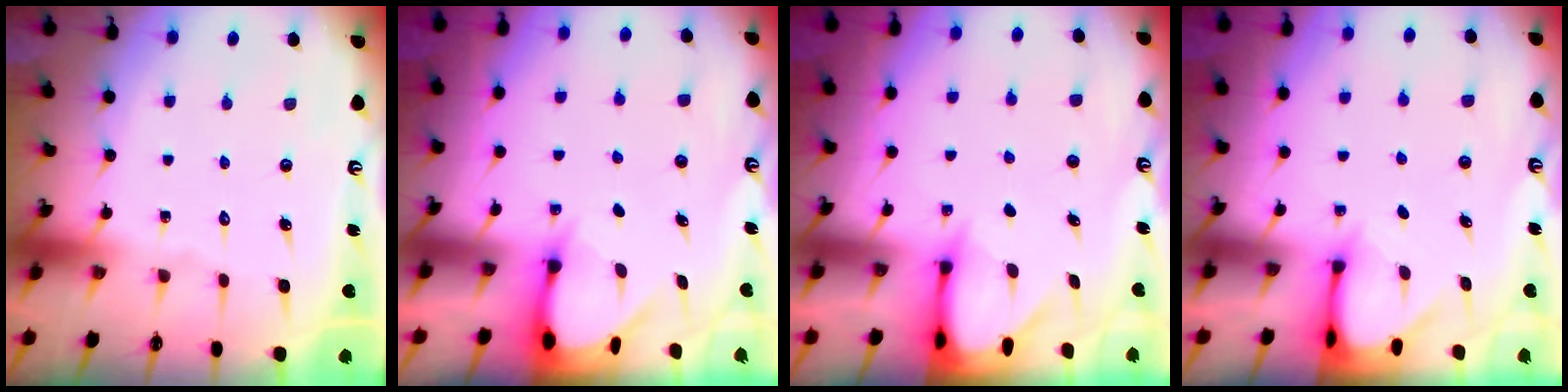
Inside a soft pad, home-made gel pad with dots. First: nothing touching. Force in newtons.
{"total": 3.6, "press": 3.6, "slide": 0.2}
{"total": 3.3, "press": 3.3, "slide": 0.2}
{"total": 3.3, "press": 3.3, "slide": 0.3}